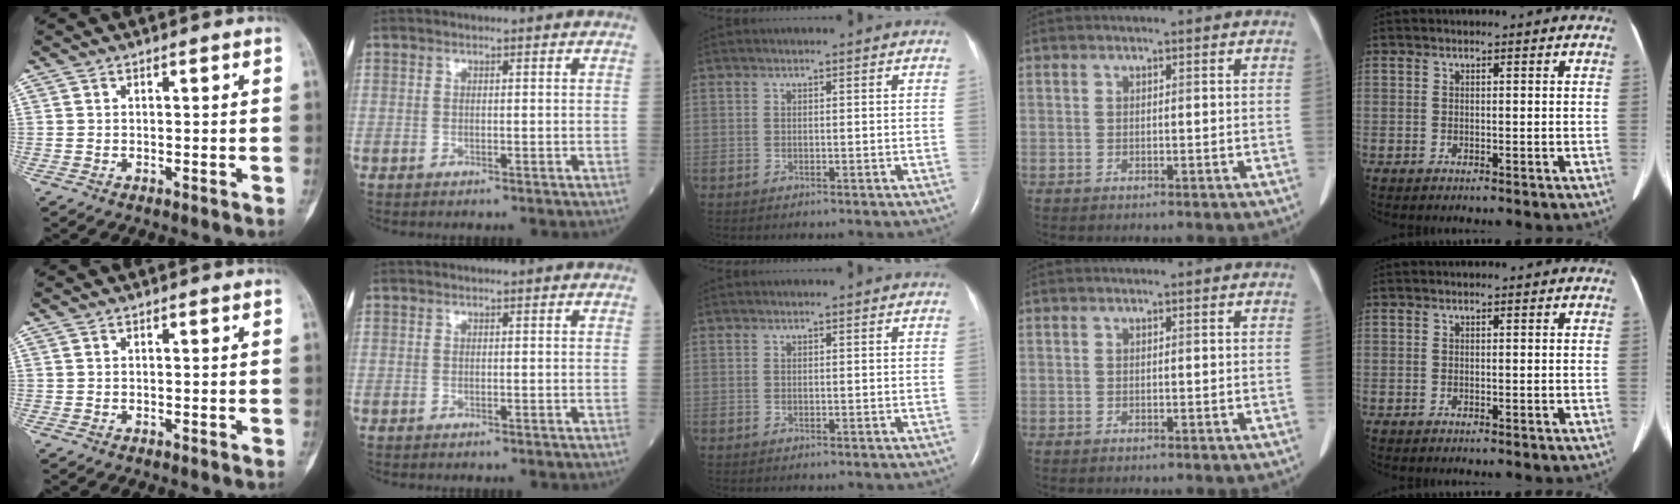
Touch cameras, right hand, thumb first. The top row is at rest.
{}